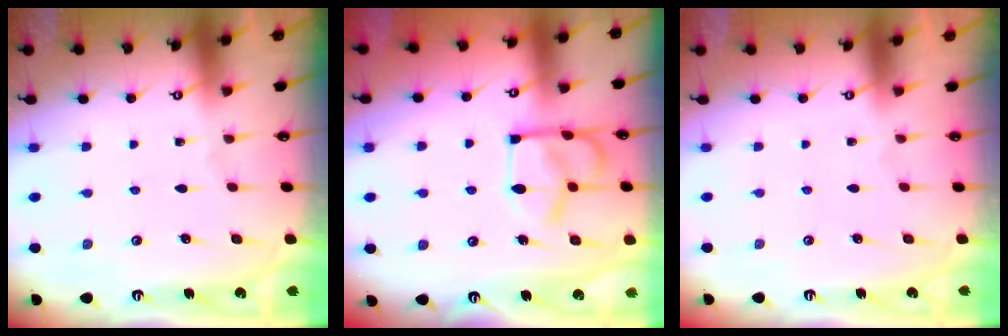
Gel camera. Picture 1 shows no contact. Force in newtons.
{"total": 12.1, "press": 12.0, "slide": 0.5}
{"total": 1.5, "press": 1.4, "slide": 0.7}